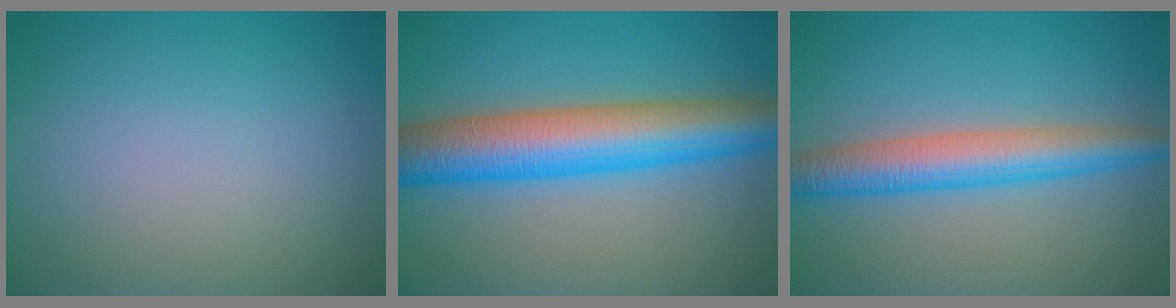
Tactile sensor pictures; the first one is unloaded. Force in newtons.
{"total": 9.3, "press": 9.3, "slide": 0.1}
{"total": 5.6, "press": 5.6, "slide": 0.1}